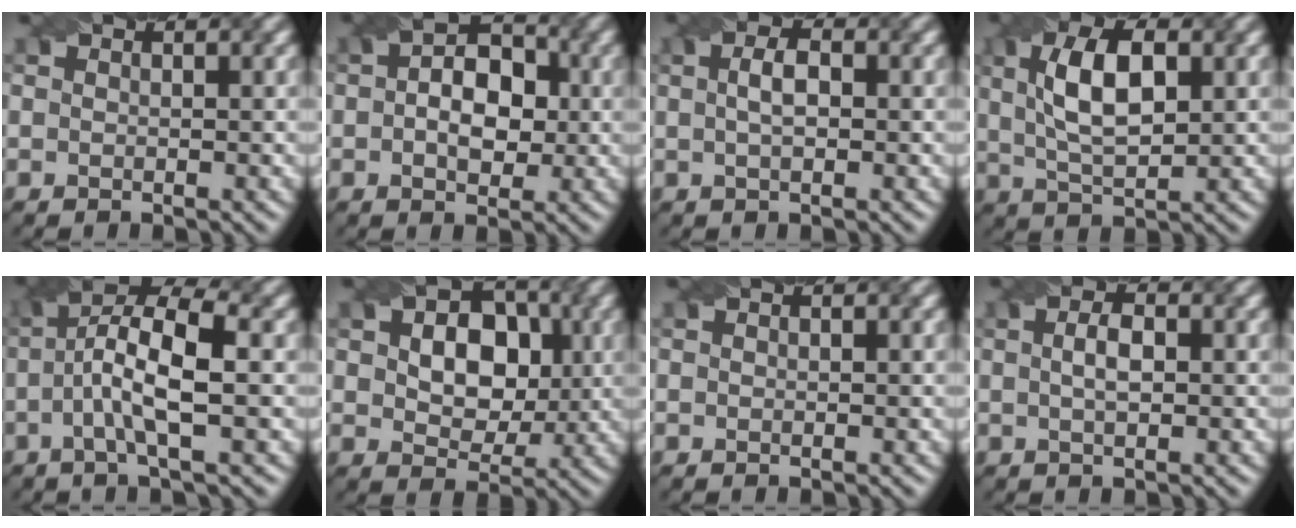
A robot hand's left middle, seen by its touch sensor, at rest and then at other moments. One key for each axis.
{"total": 4.9, "fx": -0.4, "fy": 3.5, "fz": 3.4, "tx": -0.038, "ty": 0.010, "tz": 0.001}
{"total": 1.4, "fx": -0.6, "fy": 0.6, "fz": 1.1, "tx": -0.017, "ty": 0.006, "tz": 0.004}
{"total": 5.9, "fx": 0.8, "fy": 2.9, "fz": 5.1, "tx": -0.091, "ty": 0.013, "tz": 0.028}
{"total": 5.9, "fx": -0.7, "fy": 1.6, "fz": 5.6, "tx": -0.101, "ty": 0.017, "tz": 0.000}
{"total": 6.9, "fx": 0.5, "fy": 5.3, "fz": 4.4, "tx": -0.066, "ty": 0.012, "tz": 0.022}
{"total": 0.6, "fx": -0.4, "fy": -0.1, "fz": -0.4, "tx": 0.008, "ty": 0.001, "tz": -0.001}
{"total": 1.3, "fx": -0.6, "fy": 0.6, "fz": 1.0, "tx": -0.015, "ty": 0.005, "tz": 0.004}